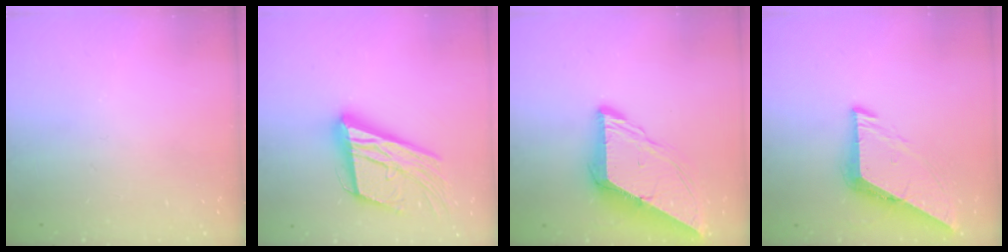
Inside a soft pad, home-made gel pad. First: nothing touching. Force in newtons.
{"total": 22.7, "press": 22.3, "slide": 4.0}
{"total": 10.2, "press": 10.1, "slide": 1.2}
{"total": 7.0, "press": 7.0, "slide": 0.5}